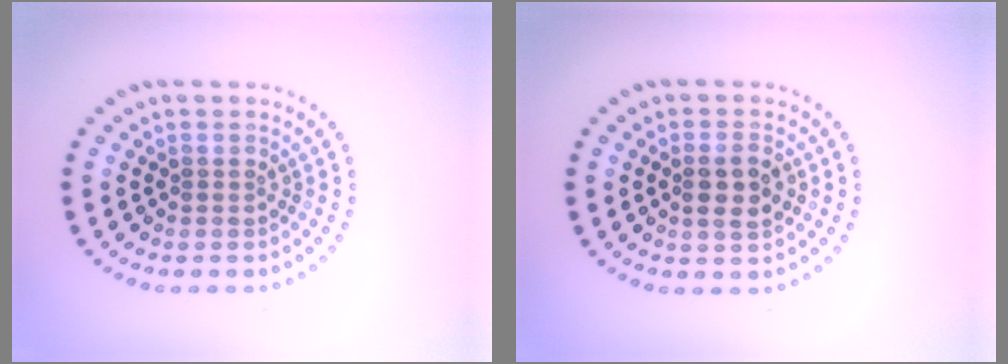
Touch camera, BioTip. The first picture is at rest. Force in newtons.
{"total": 2.7, "press": 2.6, "slide": 0.4}